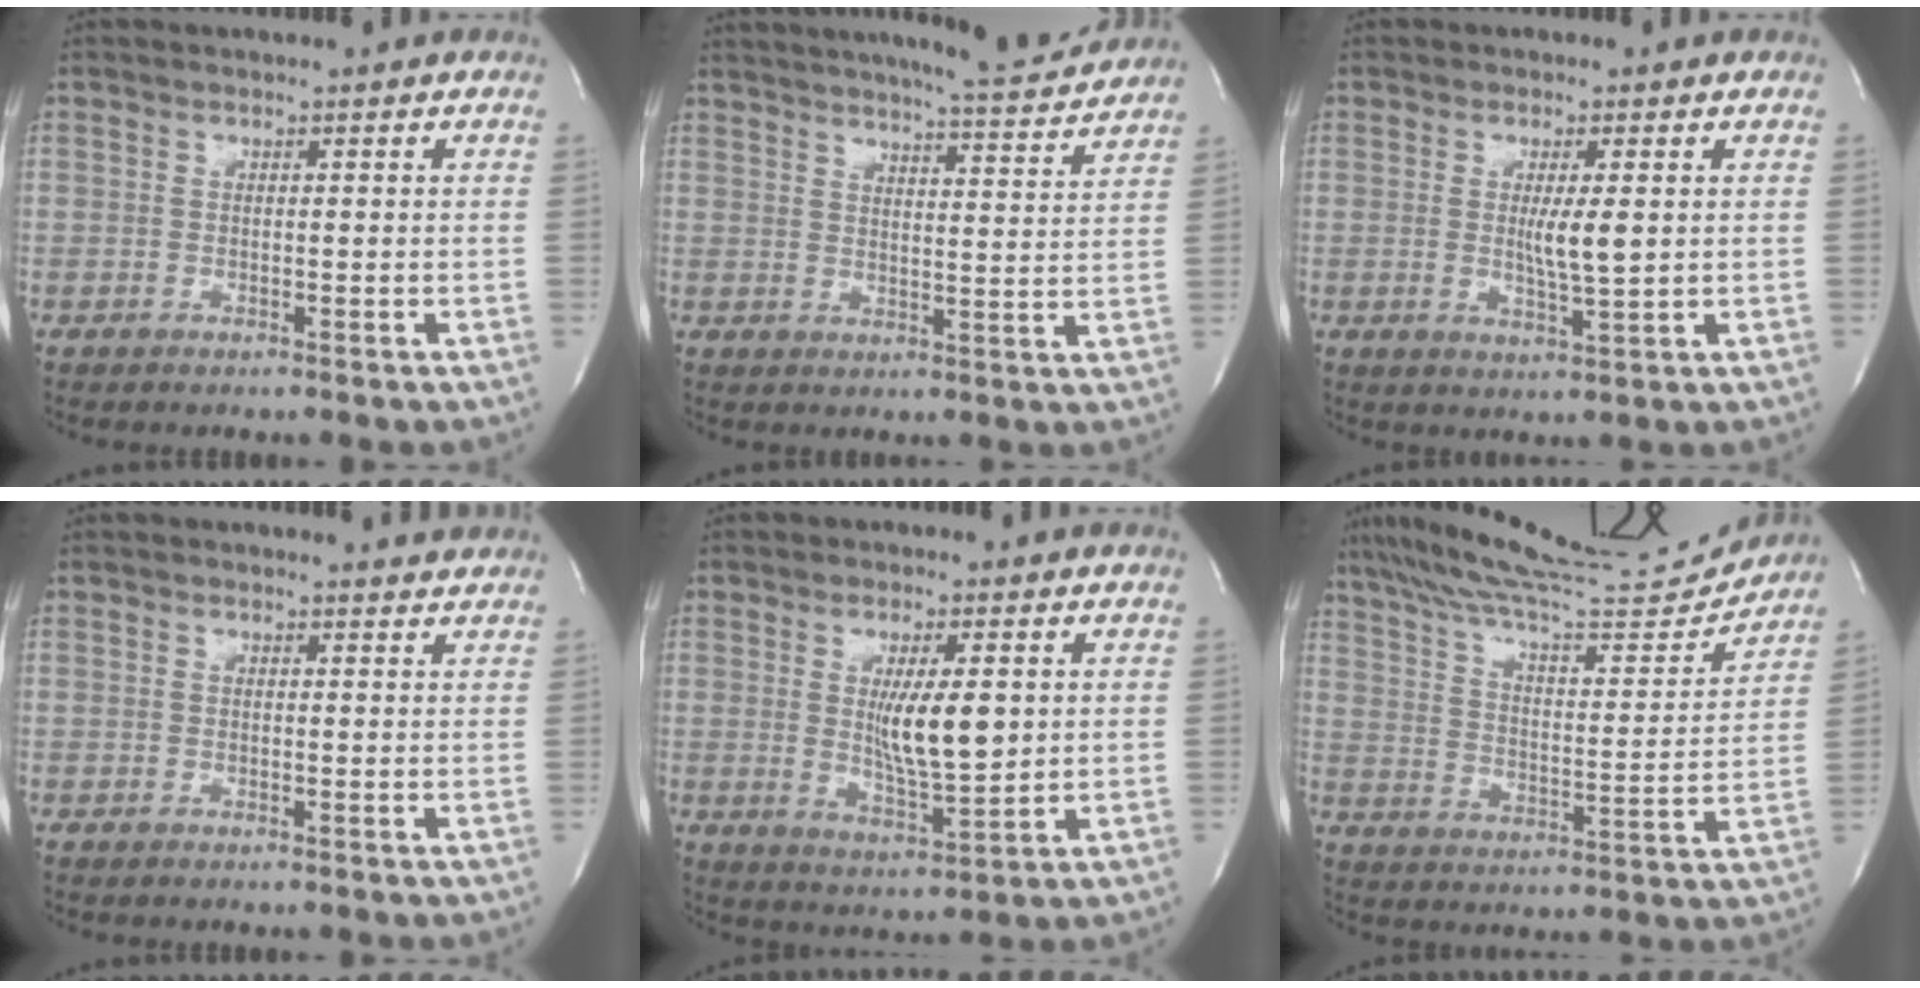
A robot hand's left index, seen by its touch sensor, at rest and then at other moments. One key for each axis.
{"total": 13.9, "fx": 12.9, "fy": 0.4, "fz": 5.1, "tx": -0.082, "ty": -0.016, "tz": 0.168}
{"total": 4.1, "fx": 0.4, "fy": 0.2, "fz": 4.1, "tx": -0.078, "ty": -0.010, "tz": 0.010}
{"total": 1.8, "fx": 1.8, "fy": 0.0, "fz": -0.1, "tx": -0.011, "ty": -0.006, "tz": 0.014}
{"total": 7.9, "fx": 1.3, "fy": 1.5, "fz": 7.6, "tx": -0.134, "ty": -0.014, "tz": 0.030}
{"total": 19.9, "fx": 18.7, "fy": 0.9, "fz": 6.6, "tx": -0.119, "ty": -0.024, "tz": 0.279}